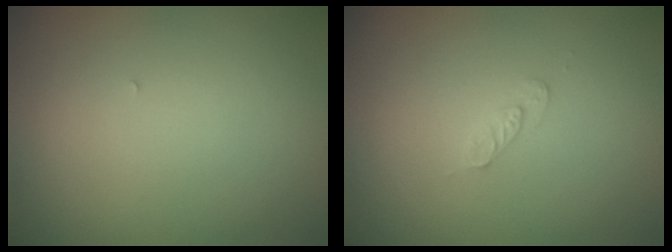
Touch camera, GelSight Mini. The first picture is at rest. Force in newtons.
{"total": 1.1, "press": 1.1, "slide": 0.2}